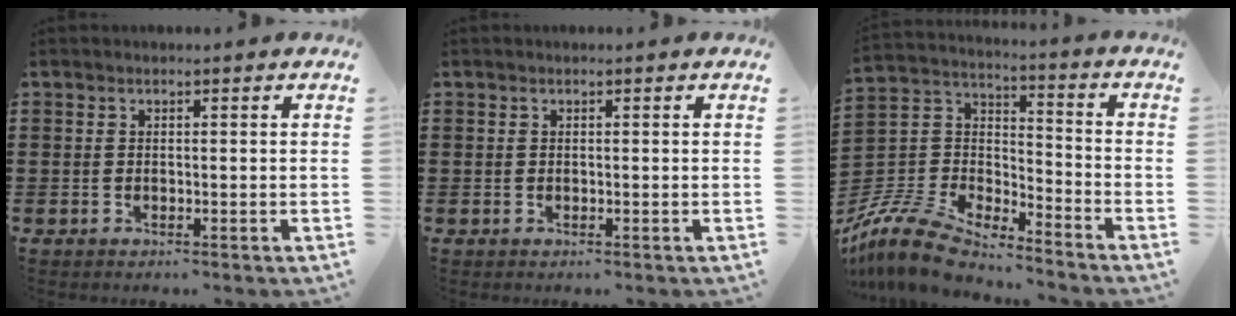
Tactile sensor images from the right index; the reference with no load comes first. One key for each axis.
{"total": 0.0}
{"total": 10.3, "fx": -9.7, "fy": 2.1, "fz": 2.8, "tx": -0.084, "ty": 0.004, "tz": -0.200}